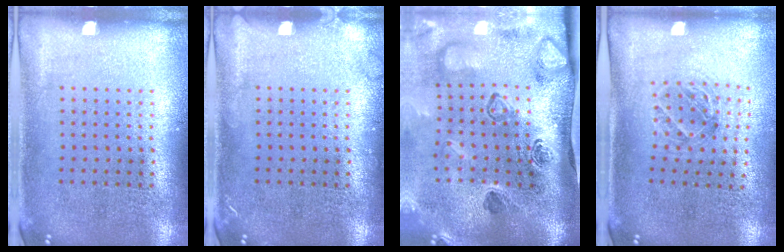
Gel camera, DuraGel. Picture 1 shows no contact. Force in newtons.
{"total": 0.8, "press": 0.8, "slide": 0.1}
{"total": 4.8, "press": 3.3, "slide": 3.5}
{"total": 1.1, "press": 1.1, "slide": 0.2}